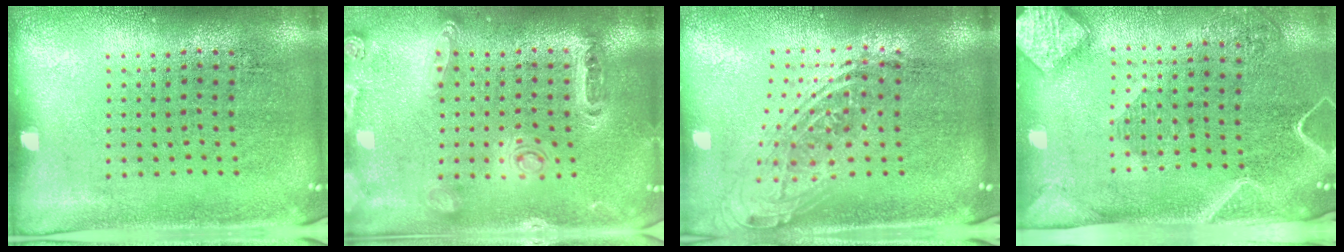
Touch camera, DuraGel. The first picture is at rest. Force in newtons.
{"total": 1.4, "press": 1.4, "slide": 0.3}
{"total": 1.9, "press": 1.5, "slide": 1.2}
{"total": 2.5, "press": 1.9, "slide": 1.5}